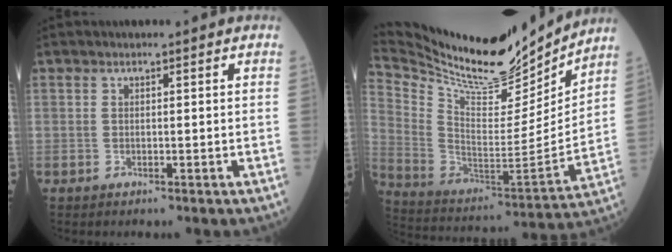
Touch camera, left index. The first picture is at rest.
{"total": 24.4, "force": [22.1, 4.7, 9.2], "torque": [-0.183, -0.041, 0.358]}